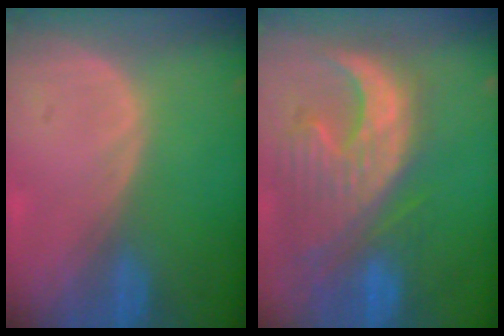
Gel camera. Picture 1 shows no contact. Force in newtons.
{"total": 13.0, "press": 11.2, "slide": 6.6}